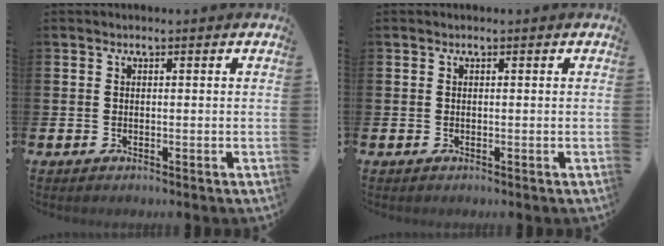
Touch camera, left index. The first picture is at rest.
{"total": 0.0}